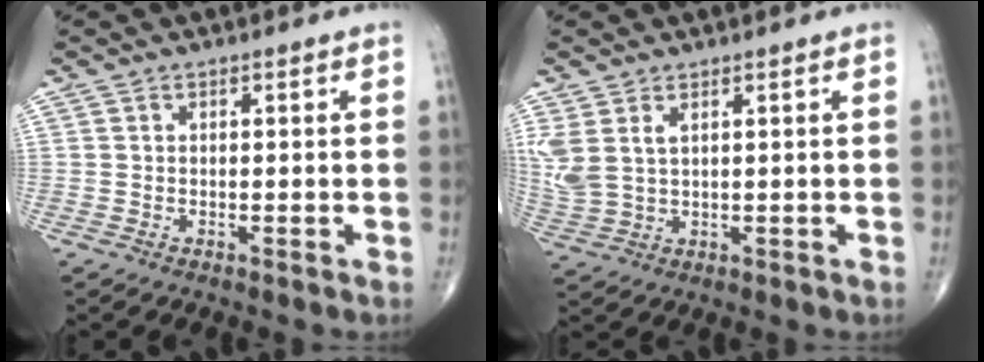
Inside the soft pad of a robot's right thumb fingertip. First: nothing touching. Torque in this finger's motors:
{"motor_torque": [-0.58, 0.78, 0.45, 0.44, 0.05]}